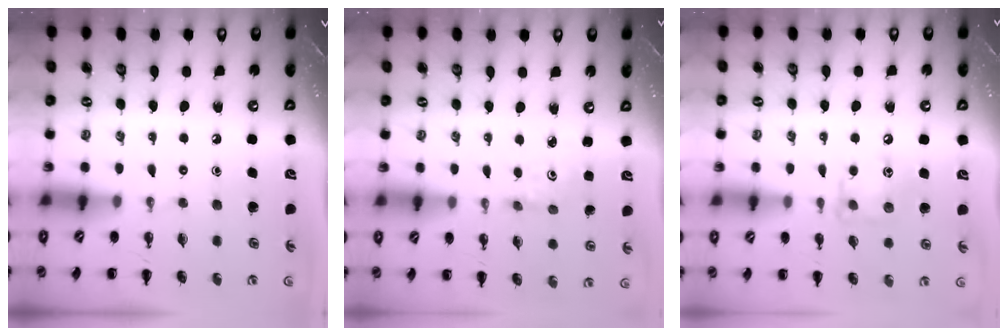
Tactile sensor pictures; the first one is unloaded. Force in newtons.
{"total": 1.5, "press": 1.4, "slide": 0.5}
{"total": 9.5, "press": 9.5, "slide": 0.7}